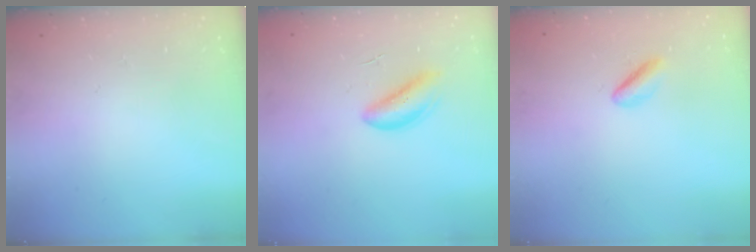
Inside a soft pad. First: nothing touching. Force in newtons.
{"total": 3.1, "press": 3.0, "slide": 0.5}
{"total": 2.2, "press": 1.8, "slide": 1.2}